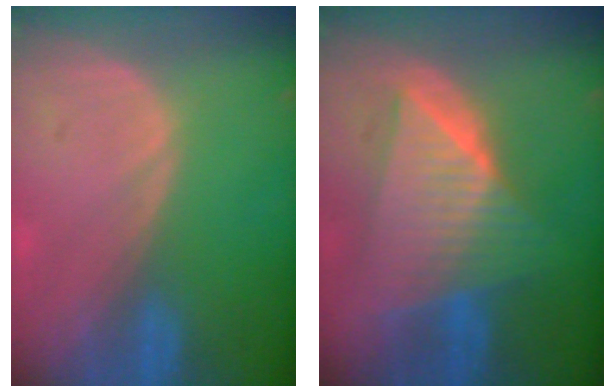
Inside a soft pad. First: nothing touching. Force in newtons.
{"total": 10.0, "press": 10.0, "slide": 0.7}